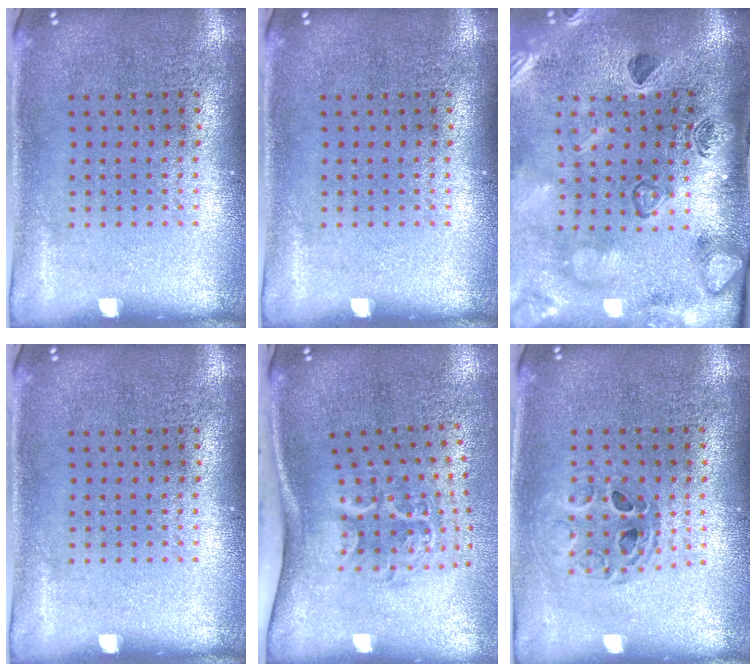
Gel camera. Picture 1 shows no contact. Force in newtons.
{"total": 0.0}
{"total": 2.7, "press": 2.5, "slide": 1.0}
{"total": 0.0}
{"total": 2.2, "press": 1.3, "slide": 1.8}
{"total": 0.8, "press": 0.8, "slide": 0.0}